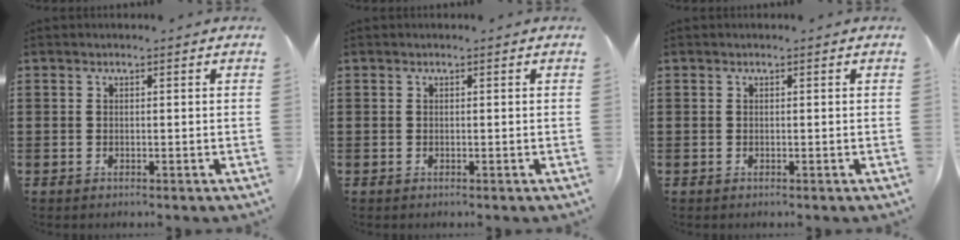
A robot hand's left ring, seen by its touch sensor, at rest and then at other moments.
{"total": 0.0}
{"total": 0.0}